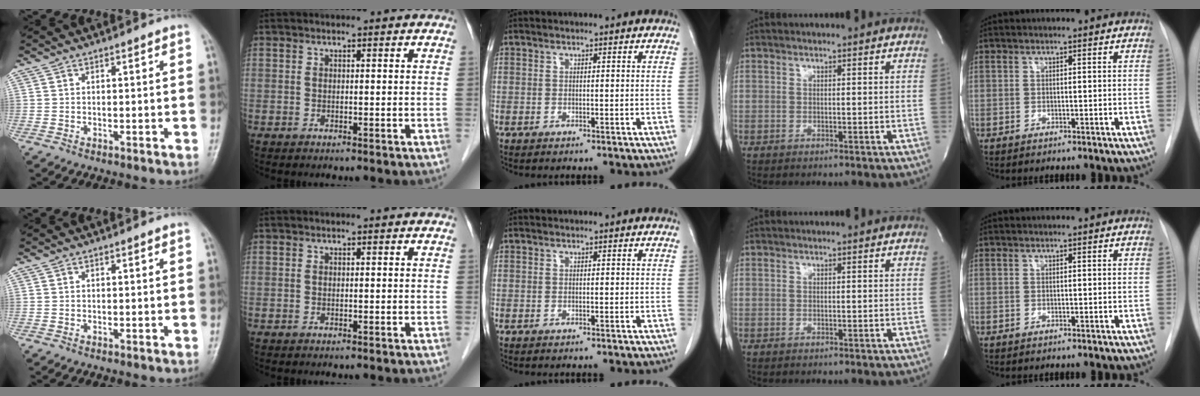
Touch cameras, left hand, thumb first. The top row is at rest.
{}